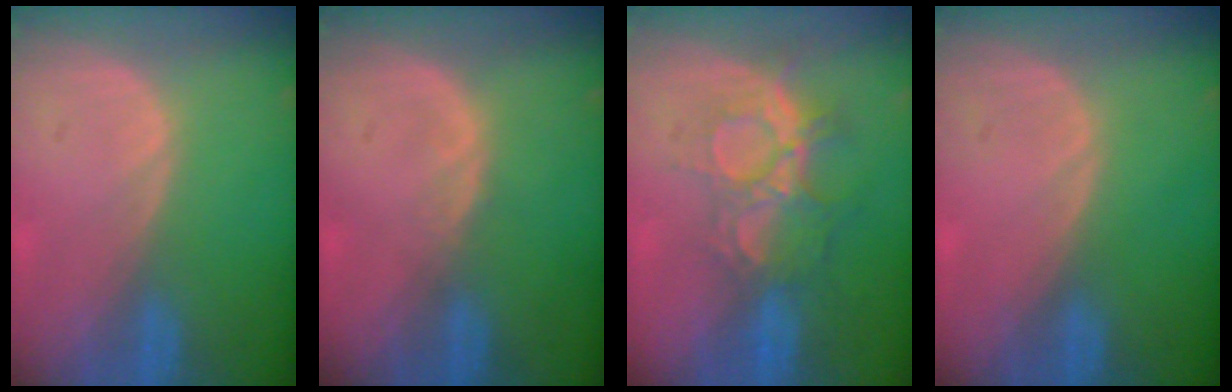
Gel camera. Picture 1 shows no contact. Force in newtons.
{"total": 0.9, "press": 0.9, "slide": 0.2}
{"total": 9.3, "press": 7.9, "slide": 5.1}
{"total": 0.0}